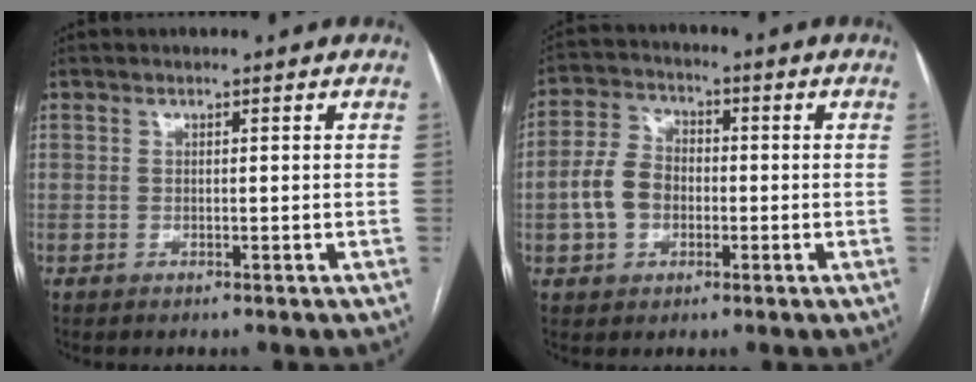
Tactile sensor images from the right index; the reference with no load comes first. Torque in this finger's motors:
{"motor_torque": [0.28, -0.11, 0.21, 0.05]}